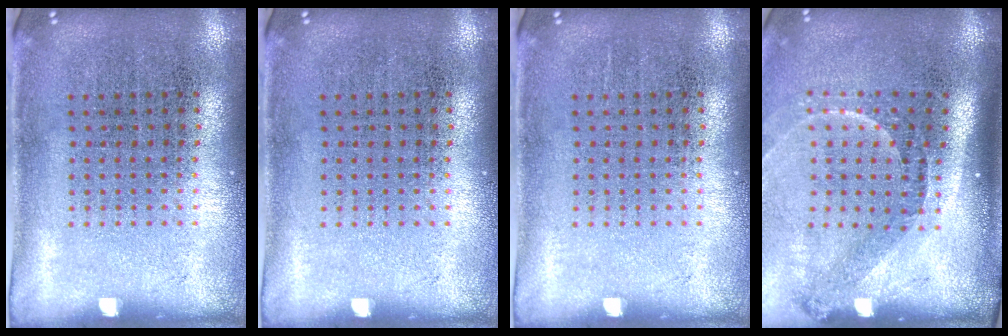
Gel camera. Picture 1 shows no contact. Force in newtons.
{"total": 0.0}
{"total": 0.0}
{"total": 2.2, "press": 1.5, "slide": 1.5}